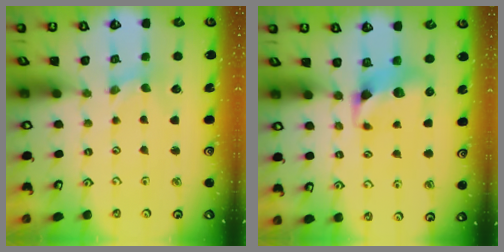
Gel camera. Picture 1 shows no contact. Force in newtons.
{"total": 6.9, "press": 6.8, "slide": 0.6}